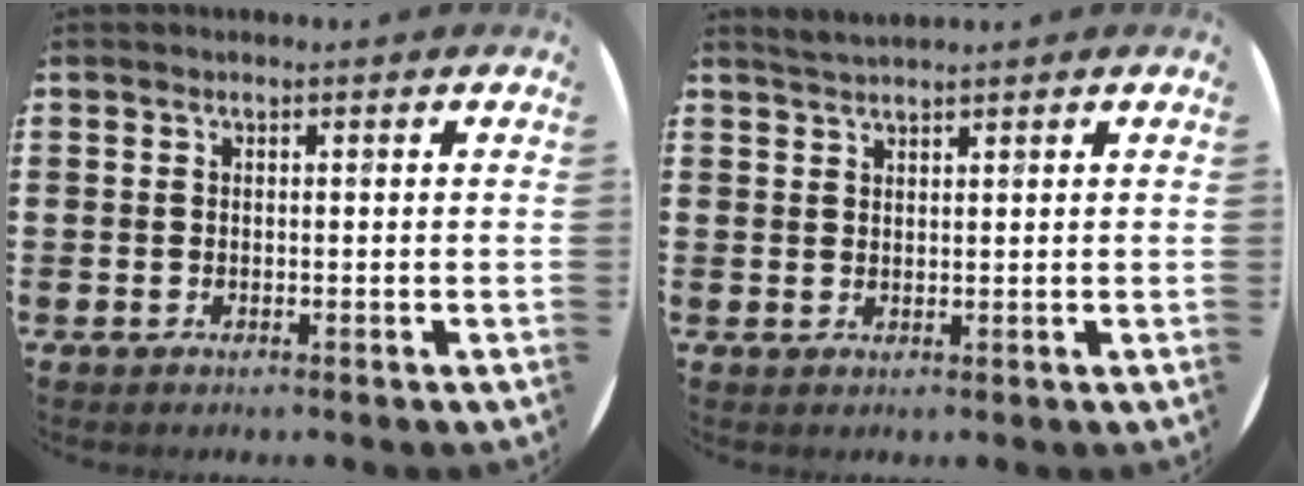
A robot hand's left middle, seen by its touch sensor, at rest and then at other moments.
{"total": 1.6, "force": [1.6, -0.1, 0.3], "torque": [-0.007, 0.001, 0.031]}